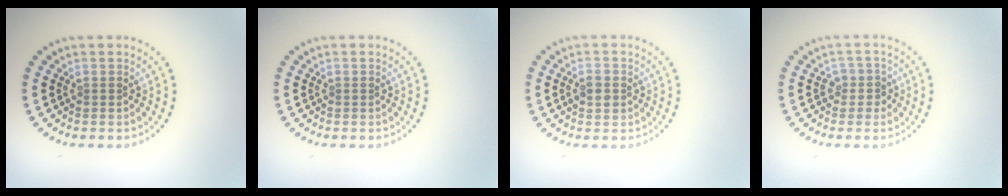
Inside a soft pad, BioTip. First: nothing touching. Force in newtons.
{"total": 0.0}
{"total": 2.2, "press": 2.2, "slide": 0.1}
{"total": 1.6, "press": 1.4, "slide": 0.8}